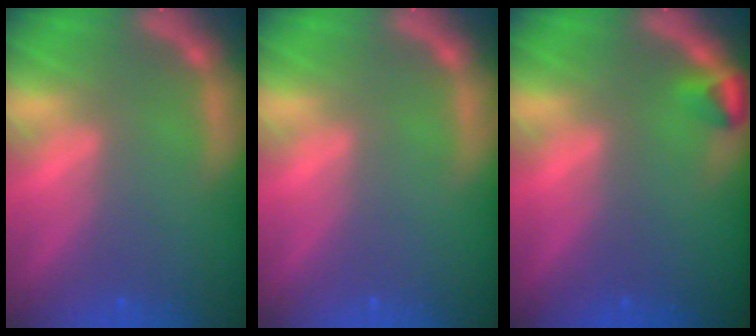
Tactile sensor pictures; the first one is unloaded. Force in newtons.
{"total": 0.0}
{"total": 1.5}